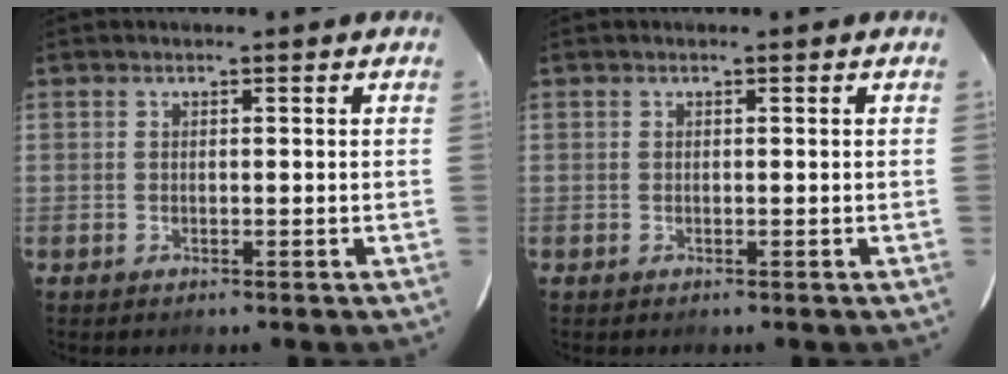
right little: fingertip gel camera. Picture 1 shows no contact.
{"total": 0.0}